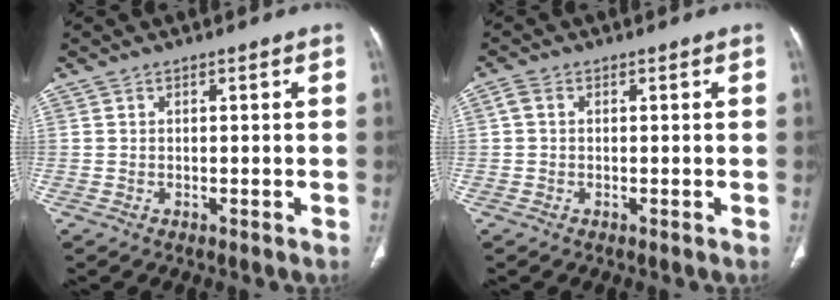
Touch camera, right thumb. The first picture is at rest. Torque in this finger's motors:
{"motor_torque": [0.02, 0.01, 0.09, -0.11, 0.00]}